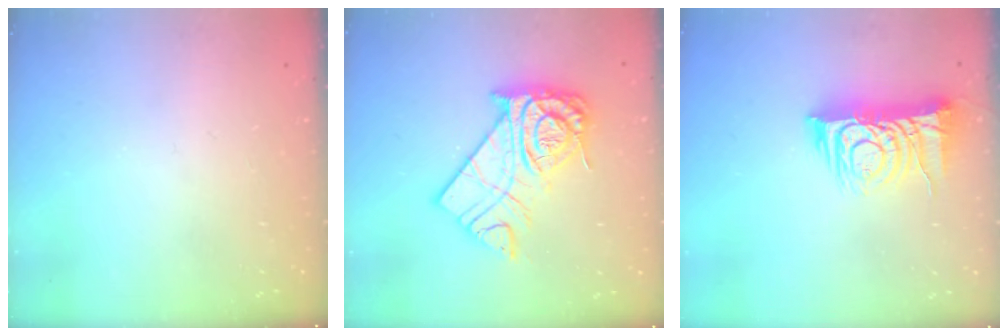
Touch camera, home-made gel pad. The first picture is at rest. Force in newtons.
{"total": 18.2, "press": 18.1, "slide": 1.6}
{"total": 12.2, "press": 12.1, "slide": 1.3}